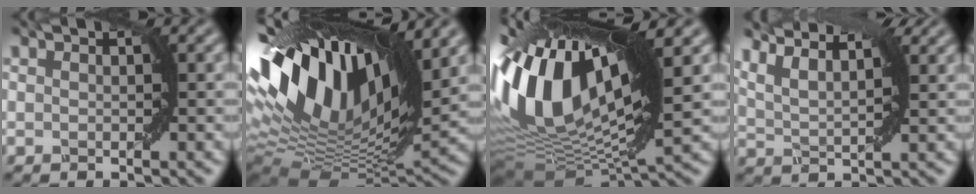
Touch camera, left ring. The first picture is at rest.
{"total": 17.5, "force": [6.0, 7.7, 14.6], "torque": [-0.266, 0.022, 0.091]}
{"total": 17.4, "force": [3.2, 7.9, 15.1], "torque": [-0.319, 0.022, 0.043]}
{"total": 8.0, "force": [6.3, 2.6, 4.3], "torque": [-0.088, 0.023, 0.074]}